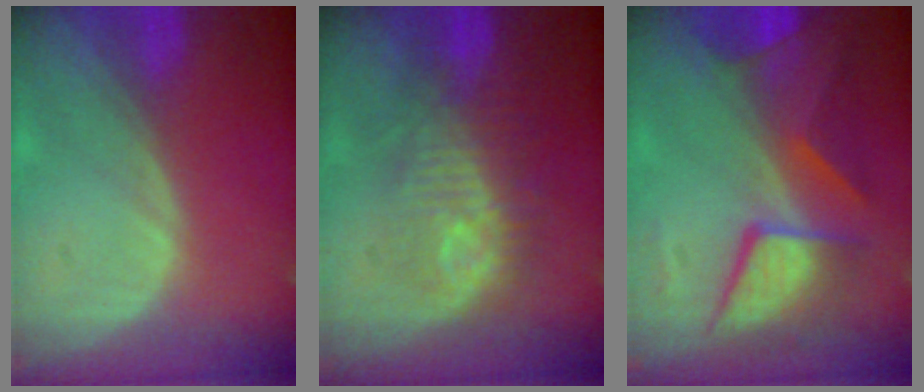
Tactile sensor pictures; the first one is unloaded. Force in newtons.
{"total": 9.1, "press": 8.9, "slide": 2.0}
{"total": 8.9, "press": 8.8, "slide": 0.7}